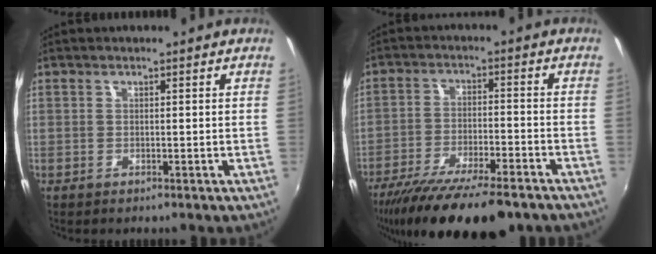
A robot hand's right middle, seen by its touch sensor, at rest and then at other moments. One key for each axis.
{"total": 18.6, "fx": -14.5, "fy": 4.2, "fz": 10.9, "tx": -0.209, "ty": -0.046, "tz": -0.229}